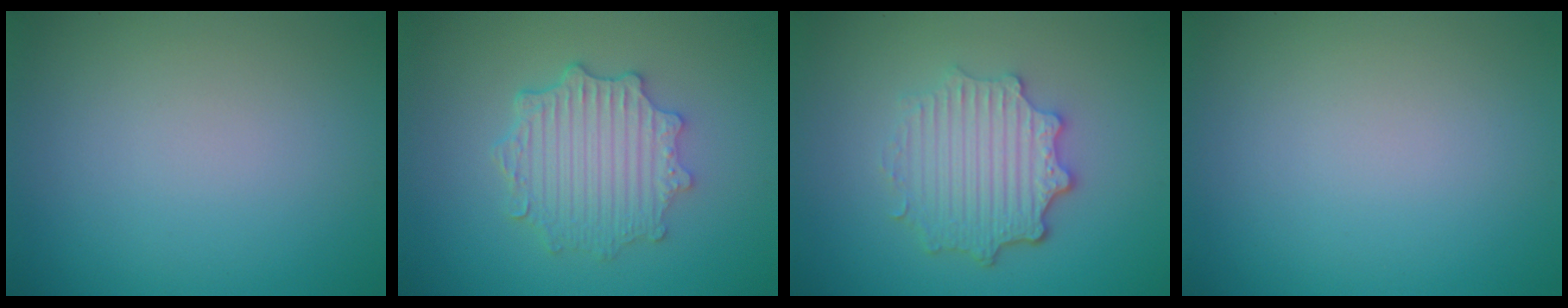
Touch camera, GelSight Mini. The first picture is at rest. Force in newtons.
{"total": 4.6, "press": 3.8, "slide": 2.6}
{"total": 4.7, "press": 3.7, "slide": 2.9}
{"total": 0.0}